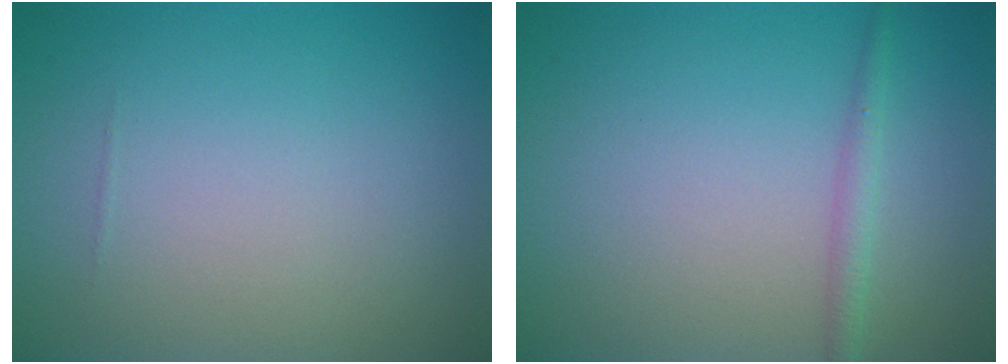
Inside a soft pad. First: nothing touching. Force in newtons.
{"total": 1.4, "press": 1.4, "slide": 0.1}